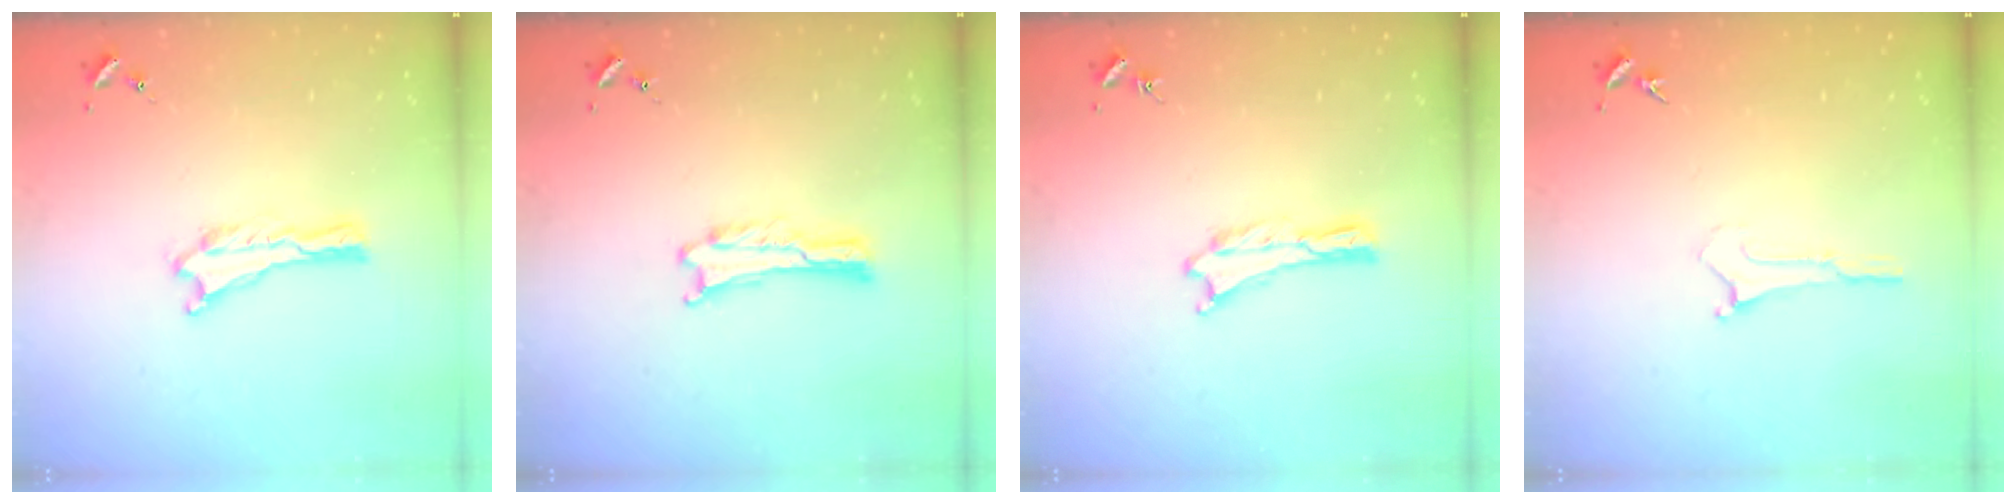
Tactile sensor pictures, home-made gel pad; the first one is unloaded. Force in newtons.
{"total": 0.0}
{"total": 0.0}
{"total": 0.0}